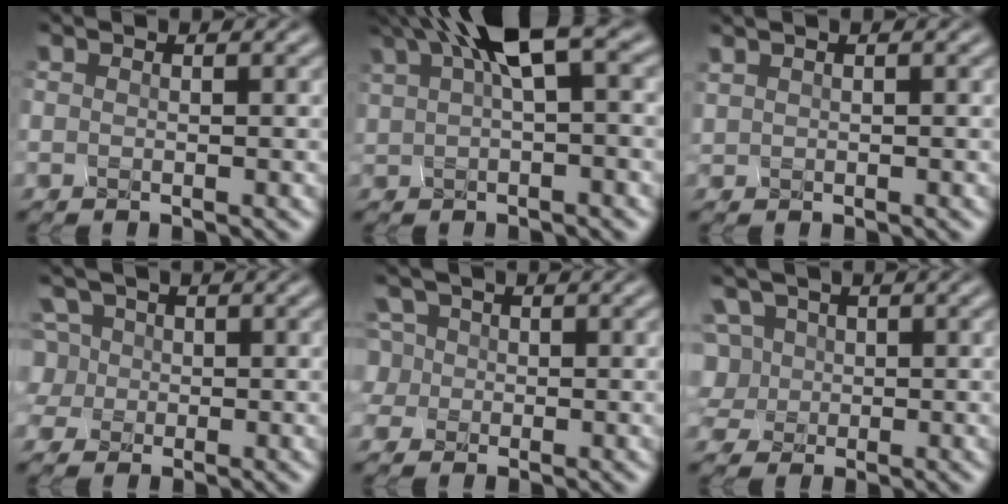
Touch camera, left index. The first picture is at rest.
{"total": 5.6, "force": [2.9, 0.8, 4.7], "torque": [-0.077, 0.020, 0.067]}
{"total": 0.9, "force": [0.9, 0.1, 0.1], "torque": [0.002, 0.003, 0.016]}
{"total": 2.3, "force": [0.3, 2.3, -0.3], "torque": [-0.017, 0.025, 0.009]}
{"total": 1.6, "force": [-0.2, 1.6, -0.5], "torque": [-0.014, 0.014, 0.009]}
{"total": 3.4, "force": [1.3, 3.1, 0.4], "torque": [-0.035, 0.023, 0.034]}